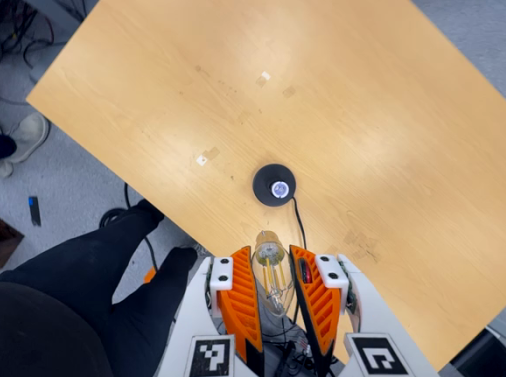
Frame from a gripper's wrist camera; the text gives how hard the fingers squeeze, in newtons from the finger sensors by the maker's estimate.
{"total": 10.2, "left": 10.0, "right": 10.4}